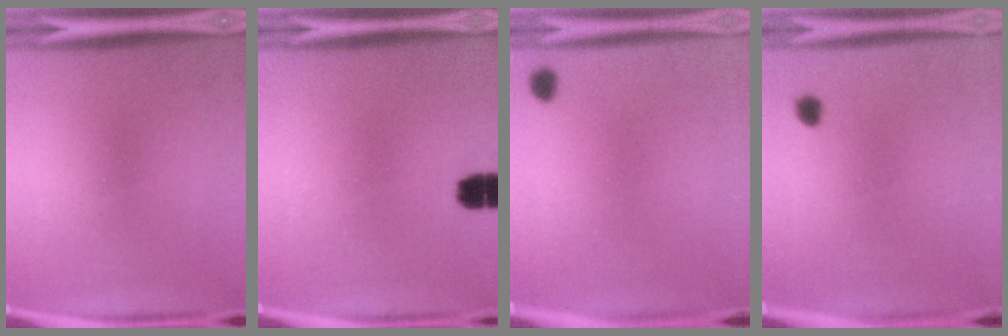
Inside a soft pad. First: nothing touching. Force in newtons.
{"total": 3.5}
{"total": 2.9}
{"total": 1.8}